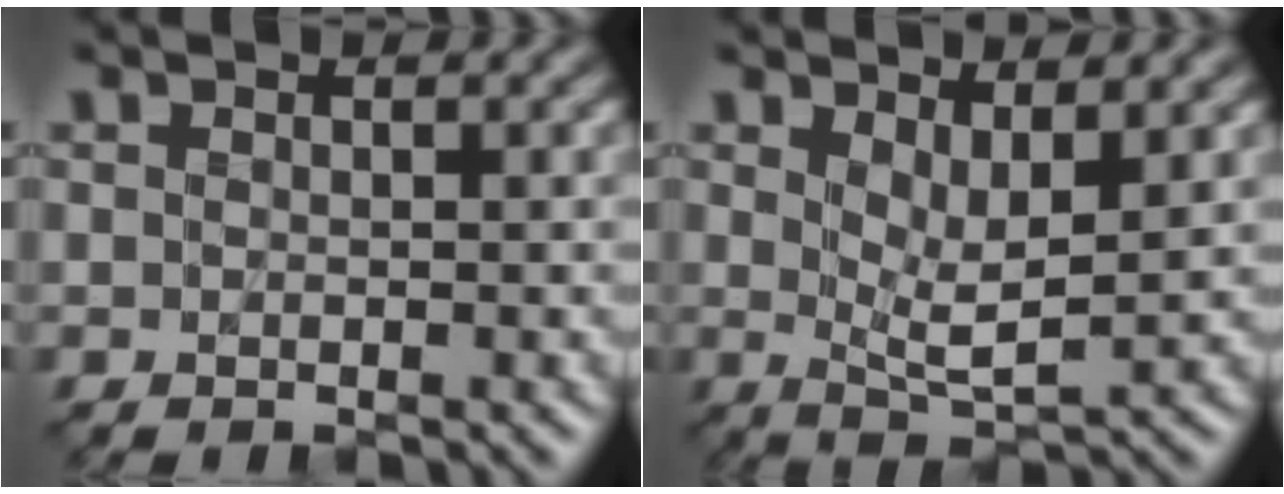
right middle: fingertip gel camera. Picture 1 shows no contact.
{"total": 2.6, "force": [0.9, 0.6, 2.4], "torque": [-0.048, -0.011, 0.020]}